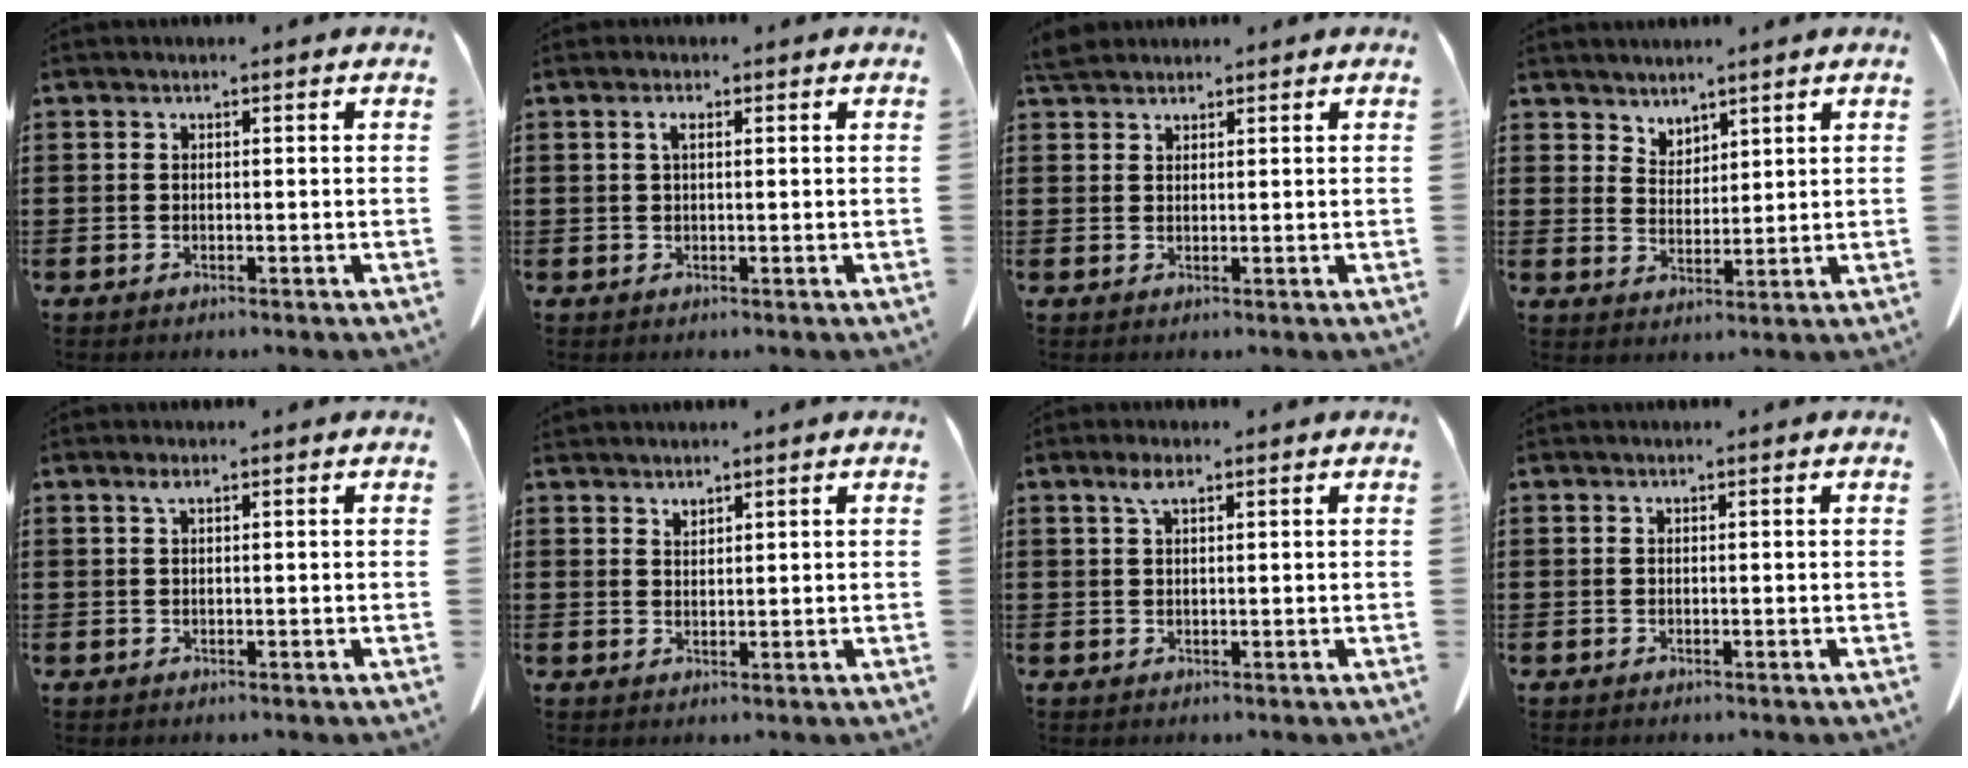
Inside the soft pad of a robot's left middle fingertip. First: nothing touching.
{"total": 1.6, "force": [0.5, 0.5, 1.4], "torque": [-0.029, 0.005, 0.008]}
{"total": 2.9, "force": [2.6, 0.8, 0.9], "torque": [-0.026, 0.001, 0.051]}
{"total": 3.1, "force": [3.0, 1.0, -0.4], "torque": [-0.003, -0.008, 0.057]}
{"total": 1.1, "force": [0.5, 0.3, 1.0], "torque": [-0.020, 0.004, 0.008]}
{"total": 1.5, "force": [1.5, 0.3, 0.0], "torque": [-0.003, -0.001, 0.029]}
{"total": 2.4, "force": [1.3, 0.7, 1.9], "torque": [-0.042, 0.005, 0.022]}
{"total": 0.0}